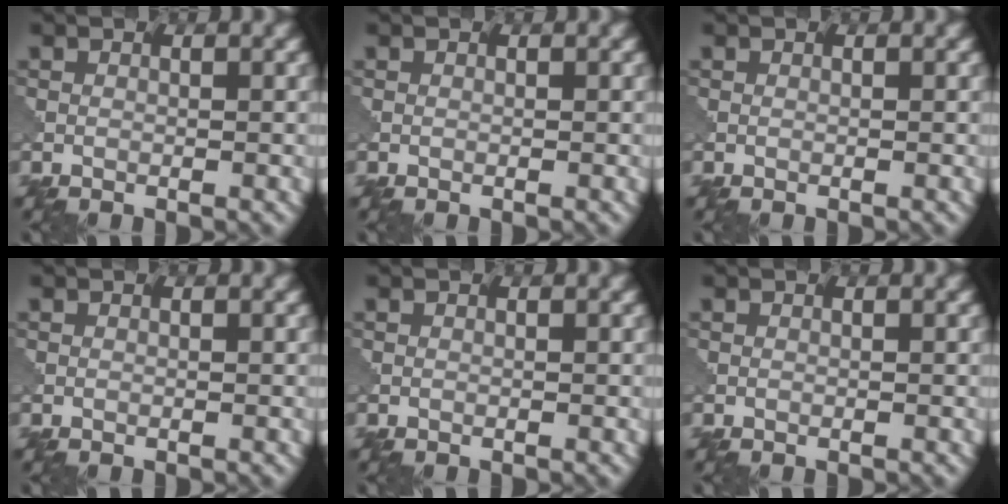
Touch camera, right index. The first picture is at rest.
{"total": 0.0}
{"total": 0.0}
{"total": 0.0}
{"total": 0.0}
{"total": 0.0}